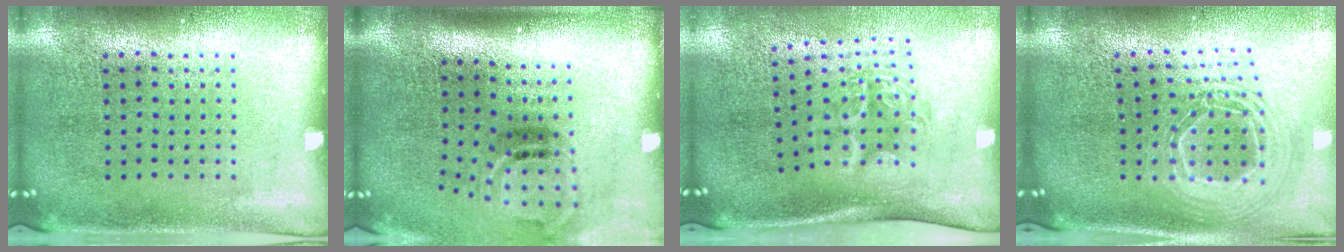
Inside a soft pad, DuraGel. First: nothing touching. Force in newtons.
{"total": 2.0, "press": 1.2, "slide": 1.6}
{"total": 1.9, "press": 1.3, "slide": 1.5}
{"total": 2.2, "press": 1.7, "slide": 1.3}